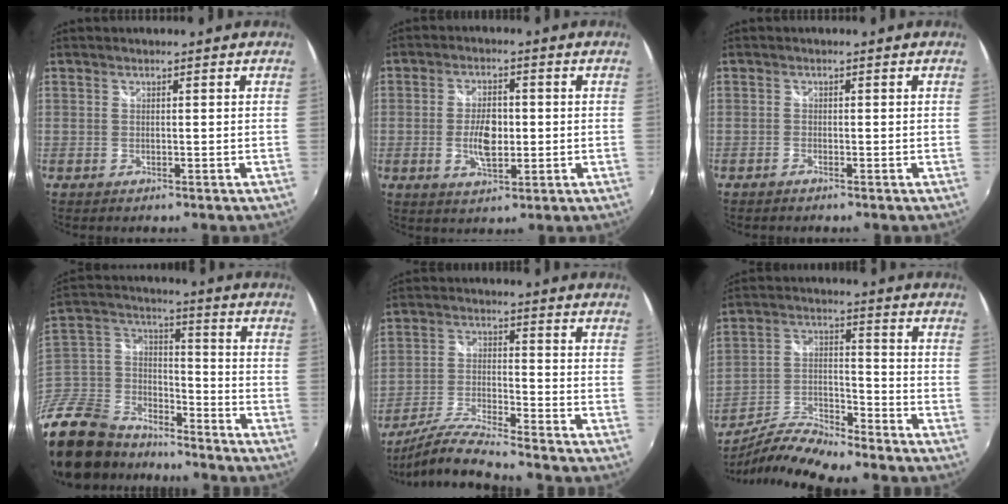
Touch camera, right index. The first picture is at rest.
{"total": 6.9, "force": [-0.8, 3.4, 5.9], "torque": [-0.114, -0.001, -0.013]}
{"total": 0.8, "force": [-0.7, 0.3, 0.2], "torque": [-0.006, -0.002, -0.016]}
{"total": 25.0, "force": [-18.3, 13.2, 10.6], "torque": [-0.282, 0.015, -0.316]}
{"total": 10.2, "force": [-9.4, -0.6, 4.1], "torque": [-0.088, -0.006, -0.183]}
{"total": 11.0, "force": [-10.0, 0.9, 4.5], "torque": [-0.091, -0.003, -0.193]}